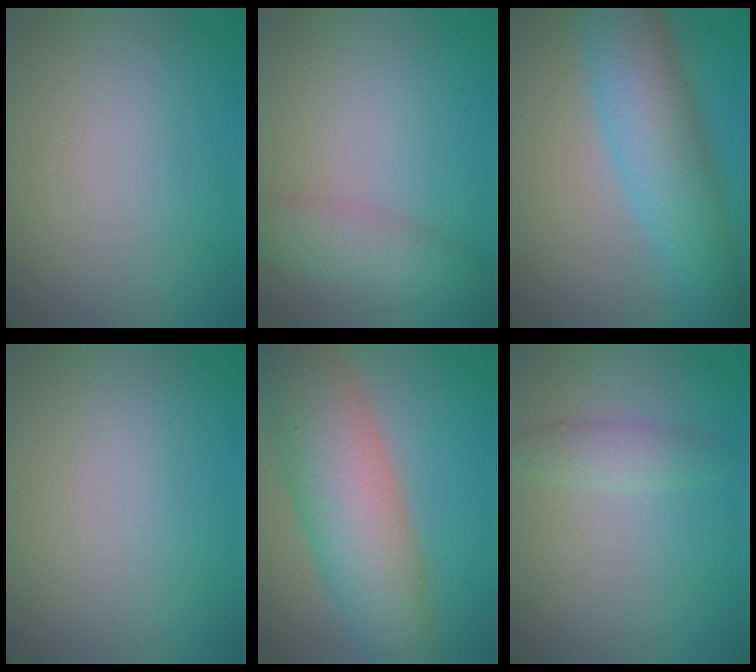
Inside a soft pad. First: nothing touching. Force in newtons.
{"total": 2.8, "press": 2.8, "slide": 0.1}
{"total": 6.8, "press": 6.8, "slide": 0.1}
{"total": 0.0}
{"total": 10.0, "press": 10.0, "slide": 0.3}
{"total": 1.9, "press": 1.9, "slide": 0.0}